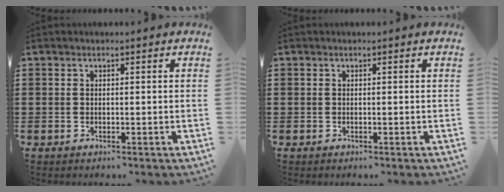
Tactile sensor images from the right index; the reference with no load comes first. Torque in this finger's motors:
{"motor_torque": [-0.87, 1.27, 0.00, 0.01]}